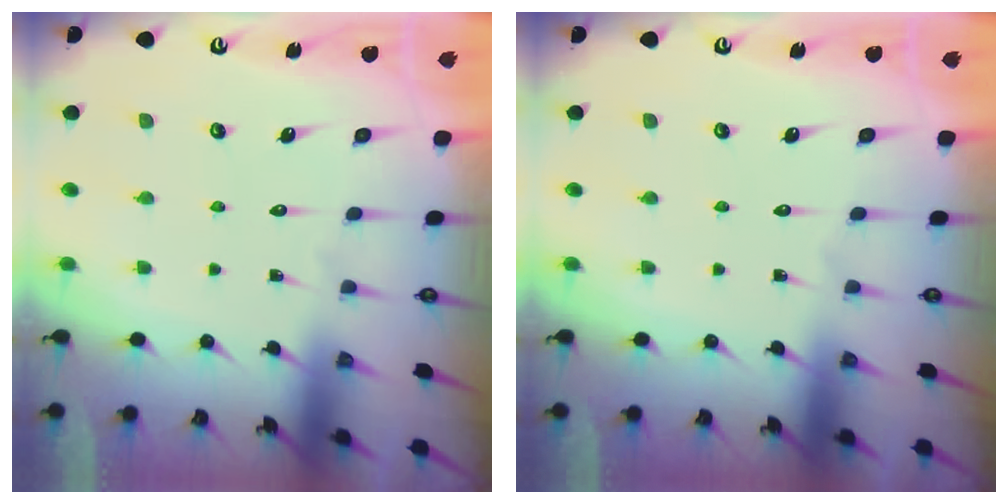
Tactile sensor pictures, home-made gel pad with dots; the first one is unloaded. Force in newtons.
{"total": 0.0}